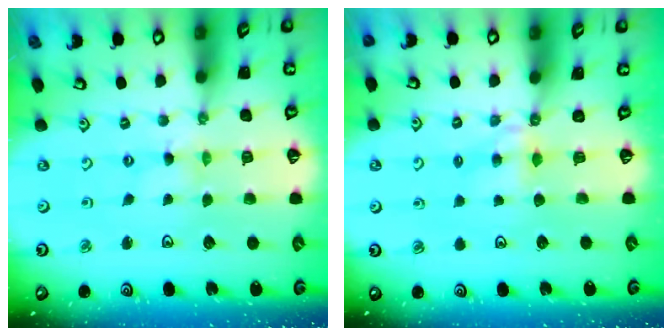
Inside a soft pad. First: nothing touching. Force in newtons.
{"total": 4.3, "press": 4.3, "slide": 0.4}